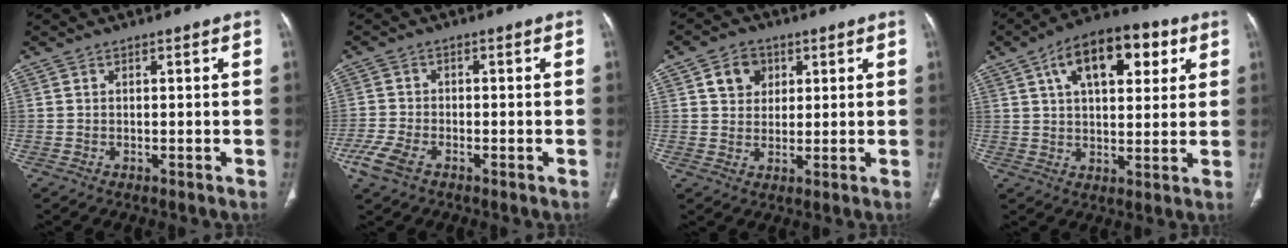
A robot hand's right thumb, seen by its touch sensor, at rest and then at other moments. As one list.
[{"total": 5.5, "force": [-3.1, 2.8, 3.5], "torque": [-0.090, 0.006, -0.061]}, {"total": 5.9, "force": [2.2, 4.8, 2.5], "torque": [-0.016, -0.006, 0.036]}, {"total": 16.2, "force": [6.4, 8.3, 12.4], "torque": [-0.158, 0.005, 0.095]}]